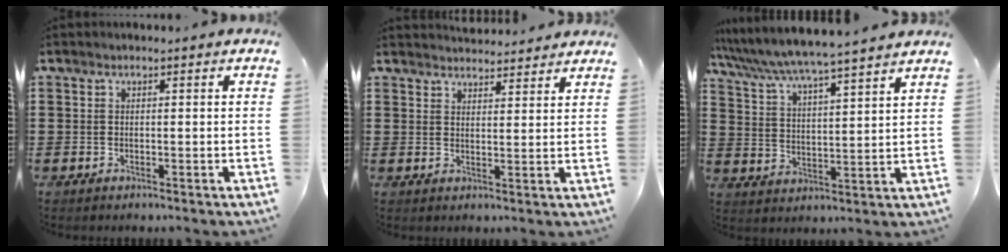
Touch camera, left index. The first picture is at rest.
{"total": 3.1, "force": [3.1, 0.2, 0.0], "torque": [-0.002, -0.014, 0.056]}
{"total": 5.1, "force": [4.8, -0.8, 1.6], "torque": [-0.056, -0.040, 0.076]}